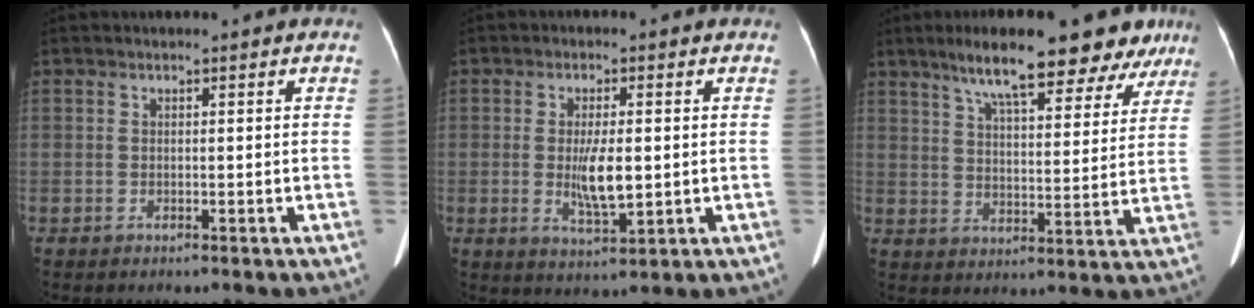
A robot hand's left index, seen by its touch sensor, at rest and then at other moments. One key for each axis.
{"total": 5.5, "fx": -0.7, "fy": 1.4, "fz": 5.3, "tx": -0.098, "ty": -0.029, "tz": -0.010}
{"total": 17.1, "fx": 12.9, "fy": 4.6, "fz": 10.1, "tx": -0.133, "ty": 0.008, "tz": 0.174}